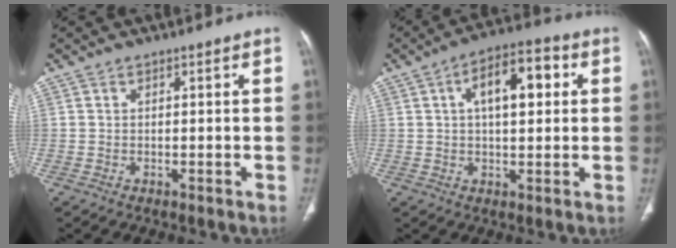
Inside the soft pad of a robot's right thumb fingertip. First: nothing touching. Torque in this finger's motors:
{"motor_torque": [2.29, 2.73, 0.32, -0.26, 0.03]}